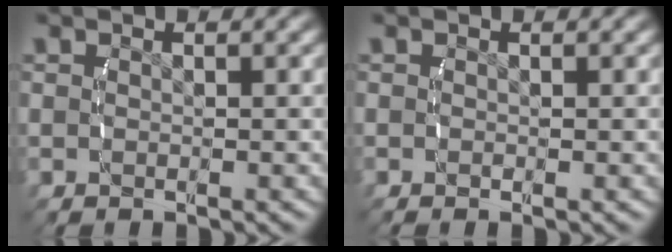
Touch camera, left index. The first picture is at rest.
{"total": 0.0}